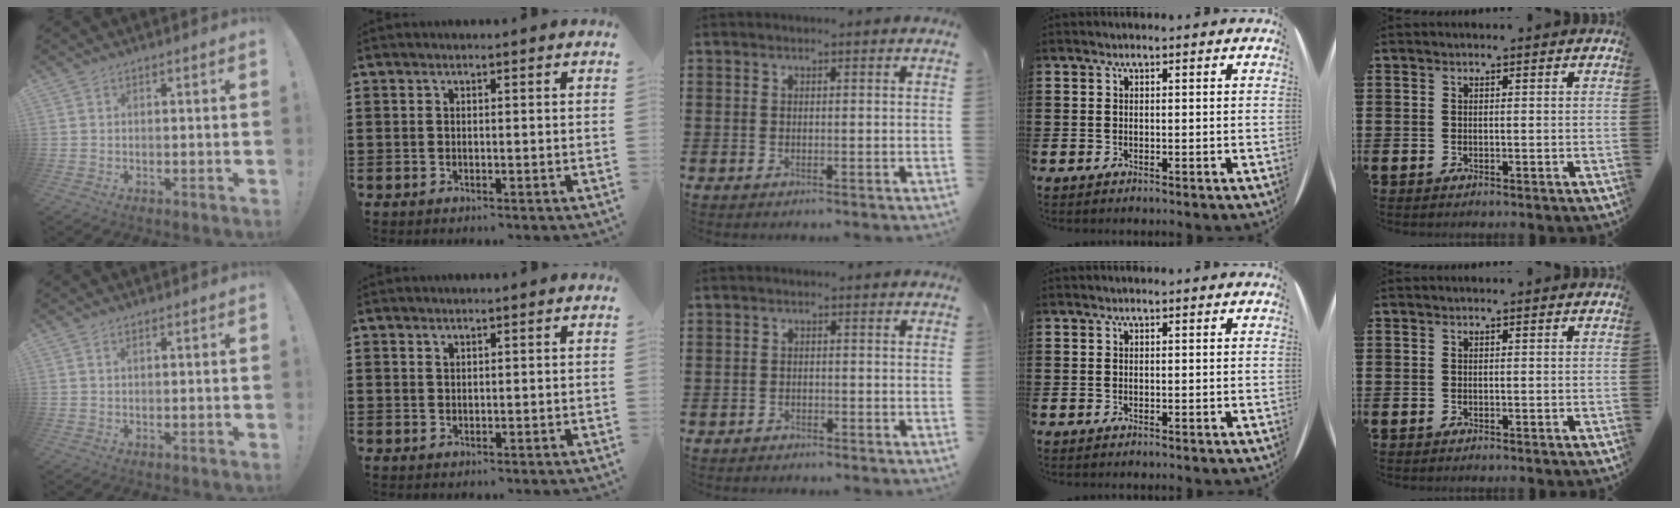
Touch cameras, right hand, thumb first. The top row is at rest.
{"thumb": {"total": 0.7, "force": [0.3, 0.1, 0.6], "torque": [-0.020, 0.005, 0.008]}, "index": {"total": 0.7, "force": [0.5, 0.4, 0.2], "torque": [-0.006, 0.002, 0.010]}, "middle": {"total": 1.0, "force": [-0.9, 0.4, 0.1], "torque": [-0.003, 0.002, -0.021]}}